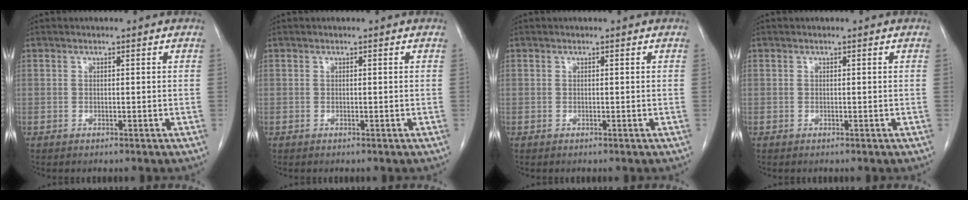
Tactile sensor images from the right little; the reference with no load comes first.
{"total": 0.0}
{"total": 0.0}
{"total": 0.0}